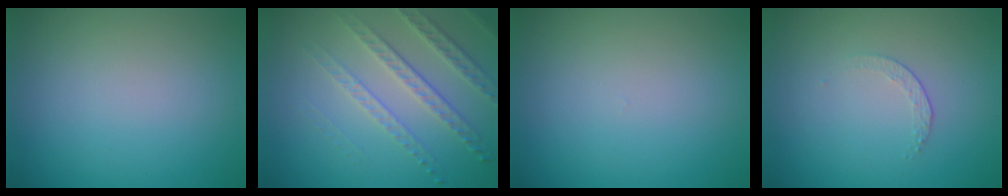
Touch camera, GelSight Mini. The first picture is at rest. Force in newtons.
{"total": 3.5, "press": 3.1, "slide": 1.7}
{"total": 0.0}
{"total": 1.2, "press": 0.5, "slide": 1.1}